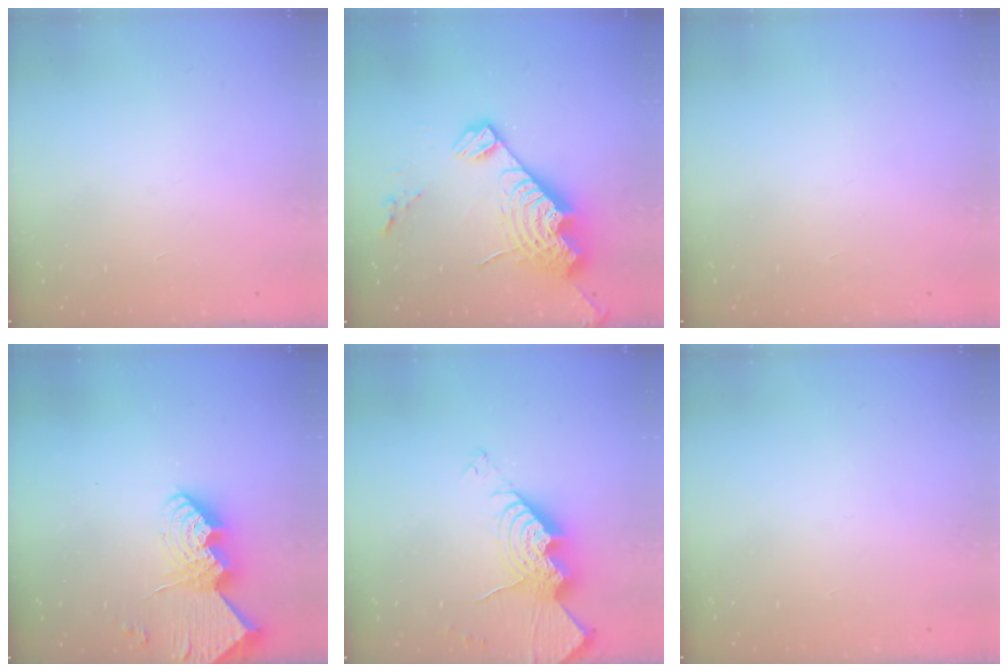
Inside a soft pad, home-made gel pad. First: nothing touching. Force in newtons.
{"total": 18.1, "press": 18.0, "slide": 1.8}
{"total": 0.0}
{"total": 14.0, "press": 14.0, "slide": 0.9}
{"total": 14.6, "press": 14.5, "slide": 1.2}
{"total": 0.0}